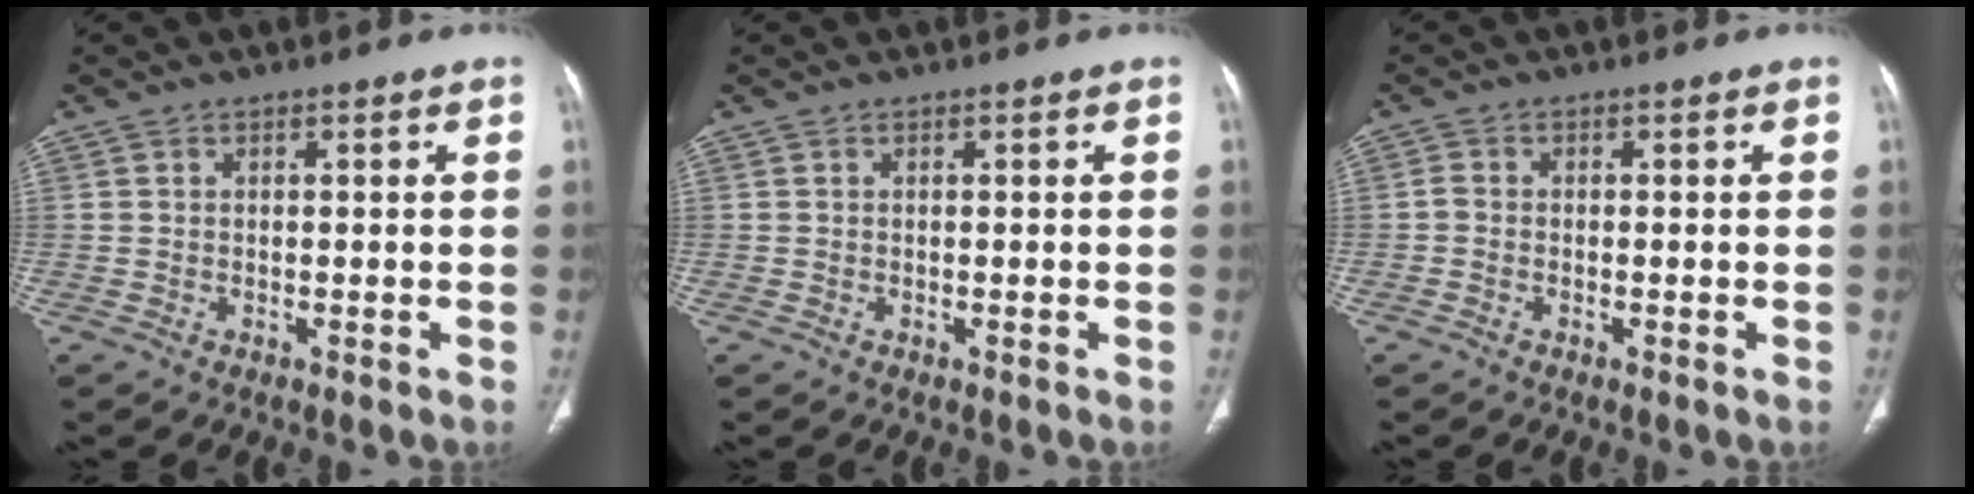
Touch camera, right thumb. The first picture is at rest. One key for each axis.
{"total": 0.0}
{"total": 1.1, "fx": -0.5, "fy": 0.8, "fz": 0.6, "tx": -0.009, "ty": 0.001, "tz": -0.016}